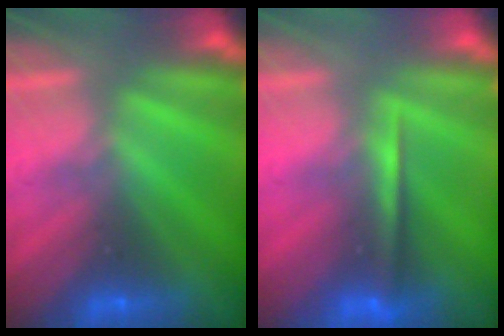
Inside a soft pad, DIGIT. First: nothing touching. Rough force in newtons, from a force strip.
{"total": 1.3}